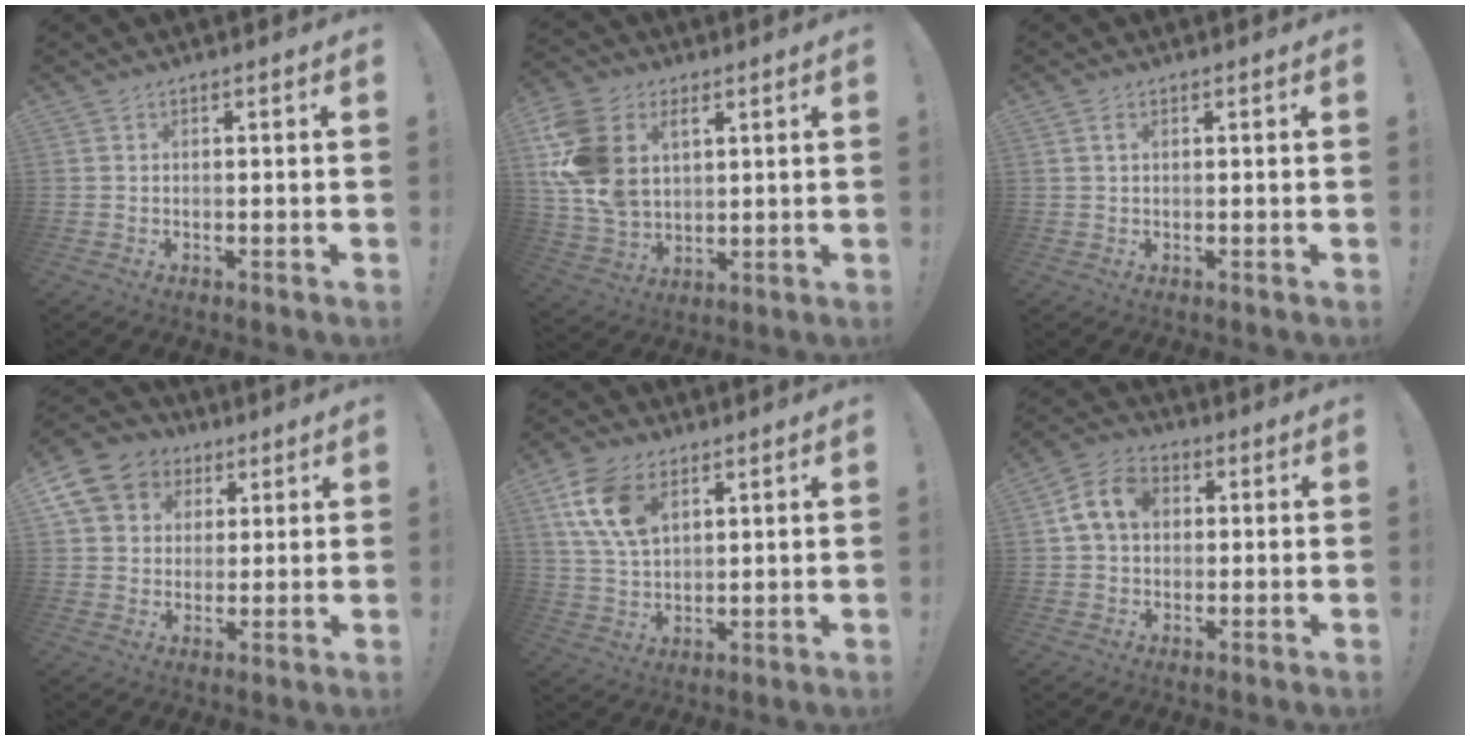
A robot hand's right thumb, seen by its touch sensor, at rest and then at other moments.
{"total": 16.7, "force": [5.8, 11.7, 10.4], "torque": [-0.207, -0.027, 0.111]}
{"total": 1.5, "force": [0.5, 0.7, 1.2], "torque": [-0.024, 0.003, 0.009]}
{"total": 11.7, "force": [4.7, 9.8, 4.5], "torque": [-0.064, -0.022, 0.099]}
{"total": 14.0, "force": [6.4, 8.9, 8.7], "torque": [-0.165, -0.015, 0.124]}
{"total": 10.2, "force": [2.5, 7.6, 6.3], "torque": [-0.110, 0.011, 0.051]}